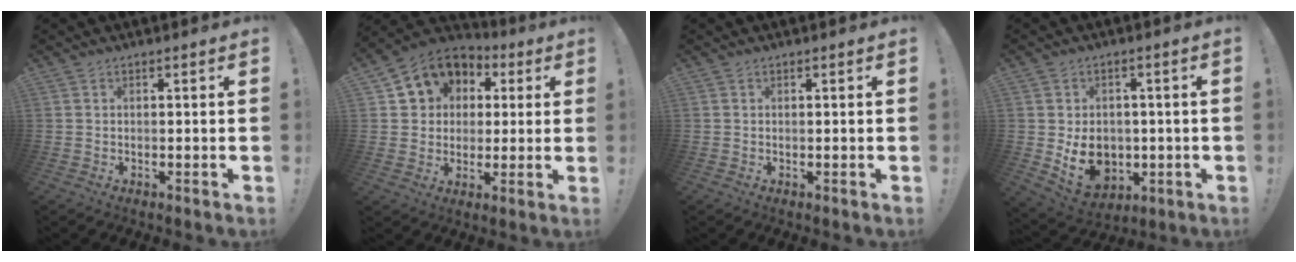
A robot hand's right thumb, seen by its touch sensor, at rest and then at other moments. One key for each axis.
{"total": 10.8, "fx": 4.0, "fy": 9.5, "fz": 3.2, "tx": -0.041, "ty": -0.026, "tz": 0.084}
{"total": 0.0}
{"total": 10.8, "fx": -1.2, "fy": 8.9, "fz": 5.9, "tx": -0.099, "ty": -0.003, "tz": -0.012}